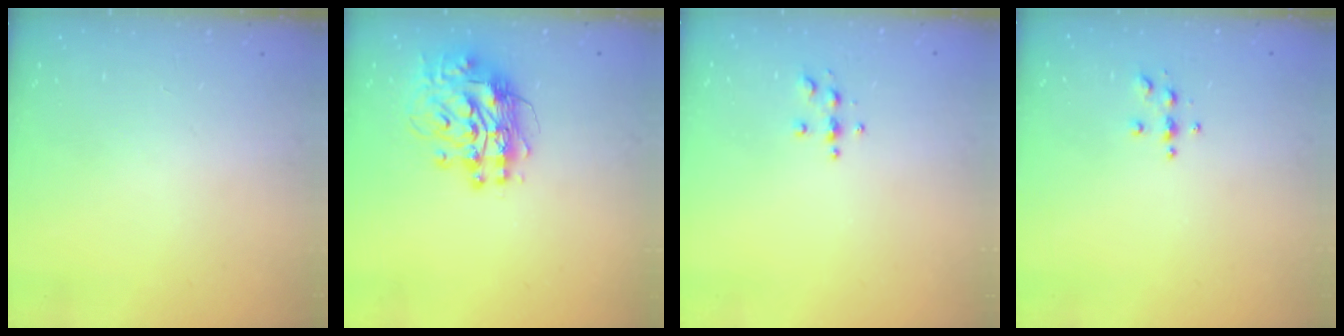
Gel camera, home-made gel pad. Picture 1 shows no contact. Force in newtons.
{"total": 12.3, "press": 12.3, "slide": 1.1}
{"total": 4.0, "press": 3.9, "slide": 0.4}
{"total": 3.8, "press": 3.8, "slide": 0.4}